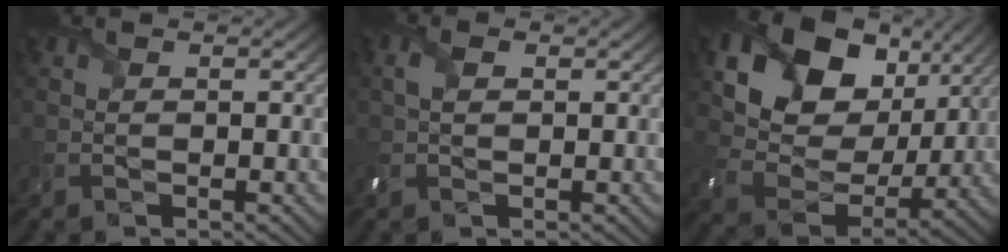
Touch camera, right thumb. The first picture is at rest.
{"total": 2.2, "force": [0.5, 1.3, 1.7], "torque": [-0.050, 0.004, 0.008]}
{"total": 16.8, "force": [8.3, 11.8, 8.7], "torque": [-0.200, 0.026, 0.145]}